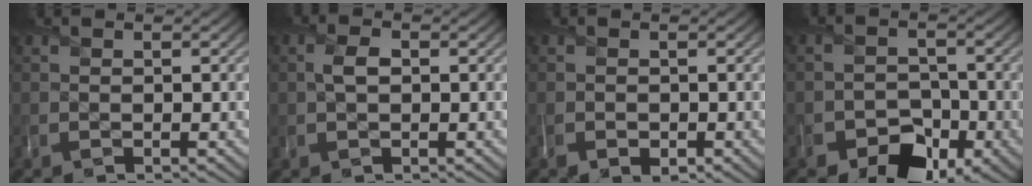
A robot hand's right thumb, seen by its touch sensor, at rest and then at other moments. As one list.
[{"total": 2.0, "force": [0.2, 1.2, 1.6], "torque": [-0.036, 0.003, 0.001]}, {"total": 2.2, "force": [-1.1, 1.5, 1.3], "torque": [-0.024, -0.009, -0.018]}, {"total": 8.3, "force": [-5.2, 5.2, 3.8], "torque": [-0.055, -0.010, -0.083]}]